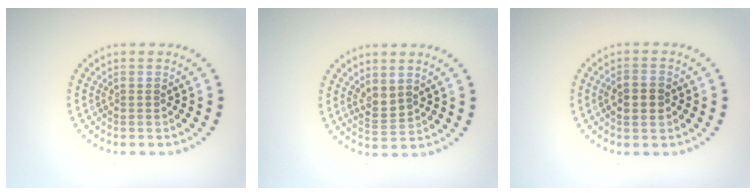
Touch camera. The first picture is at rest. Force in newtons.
{"total": 2.1, "press": 1.7, "slide": 1.2}
{"total": 2.3, "press": 2.3, "slide": 0.2}